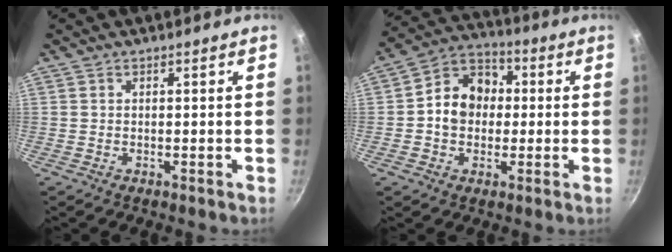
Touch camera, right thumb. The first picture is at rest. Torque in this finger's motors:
{"motor_torque": [-0.63, 0.57, 0.21, -0.07, 0.05]}